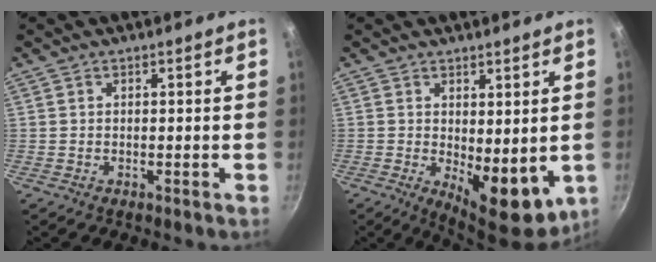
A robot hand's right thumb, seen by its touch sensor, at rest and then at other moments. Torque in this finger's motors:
{"motor_torque": [-0.32, 1.04, 0.41, -0.11, 0.04]}